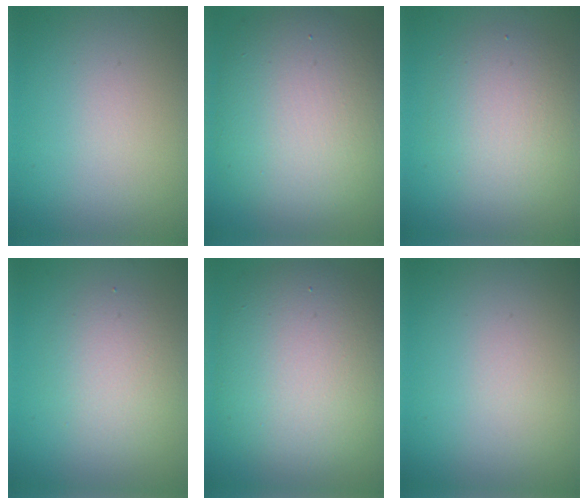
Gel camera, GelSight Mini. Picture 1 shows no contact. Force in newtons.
{"total": 10.1, "press": 10.1, "slide": 0.5}
{"total": 4.0, "press": 4.0, "slide": 0.2}
{"total": 3.0, "press": 3.0, "slide": 0.2}
{"total": 9.6, "press": 9.6, "slide": 0.4}
{"total": 0.0}